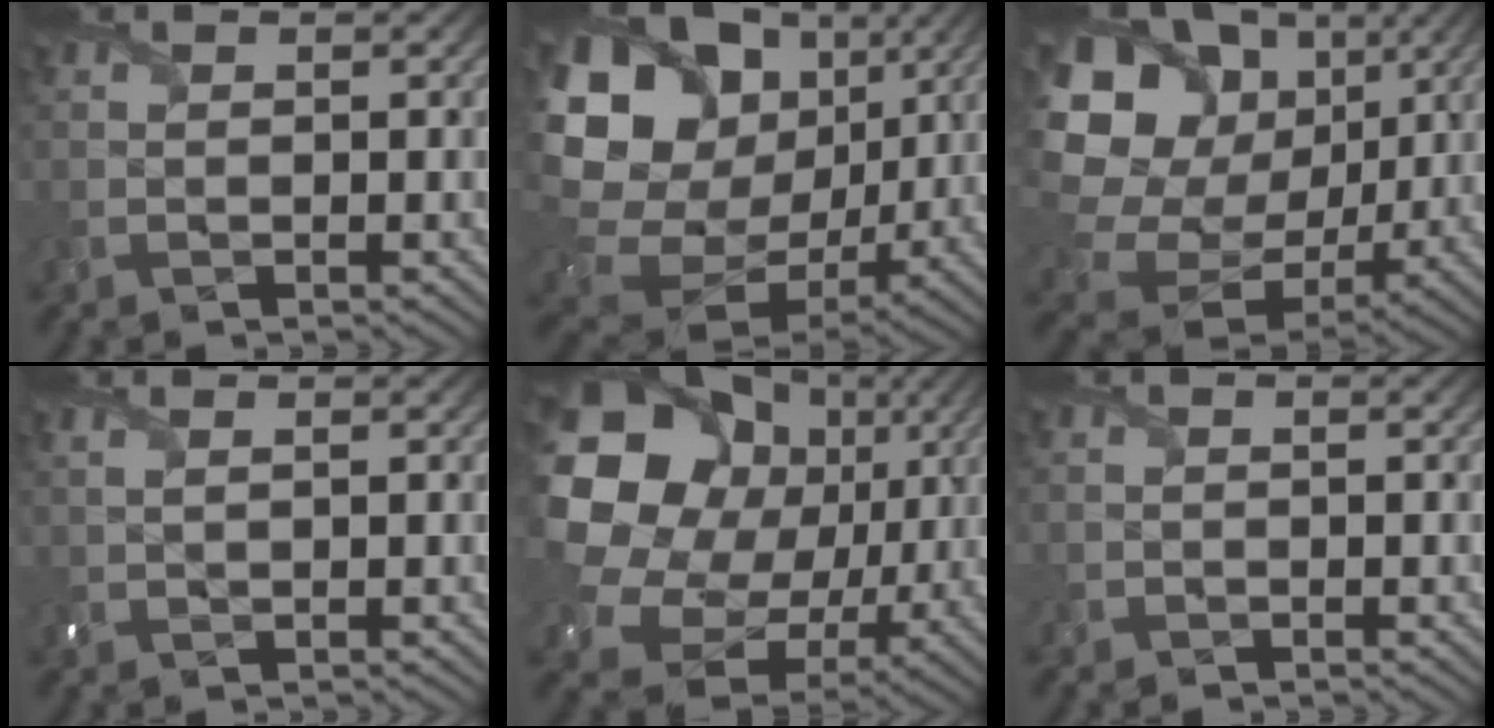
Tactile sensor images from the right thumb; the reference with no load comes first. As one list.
[{"total": 21.9, "force": [4.3, 17.4, 12.5], "torque": [-0.316, -0.009, 0.109]}, {"total": 20.2, "force": [3.8, 16.8, 10.6], "torque": [-0.295, -0.002, 0.093]}, {"total": 1.4, "force": [0.7, 0.4, 1.2], "torque": [-0.034, 0.005, 0.016]}, {"total": 23.8, "force": [5.1, 20.2, 11.5], "torque": [-0.300, -0.002, 0.102]}, {"total": 0.8, "force": [-0.5, 0.6, -0.1], "torque": [0.003, -0.004, -0.014]}]